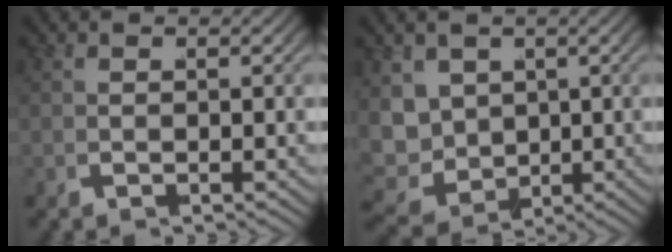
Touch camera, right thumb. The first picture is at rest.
{"total": 7.9, "force": [-1.4, 6.5, 4.2], "torque": [-0.126, -0.061, -0.007]}